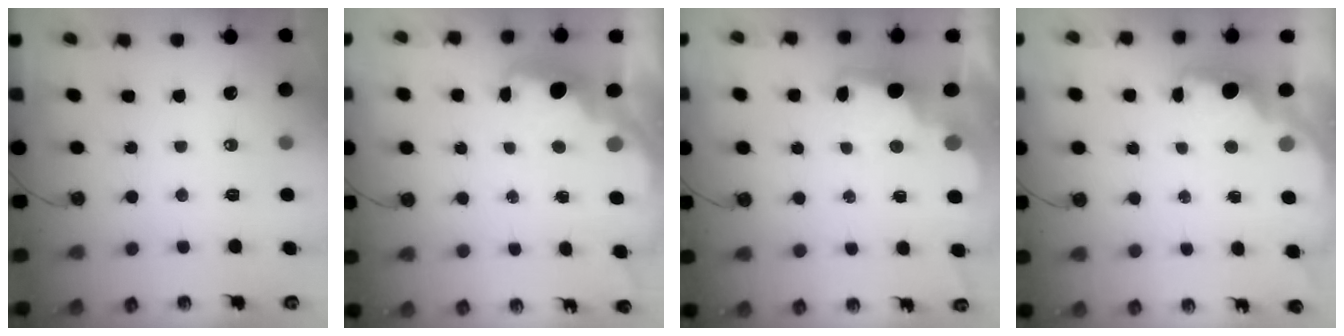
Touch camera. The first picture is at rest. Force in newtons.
{"total": 3.1, "press": 3.0, "slide": 0.7}
{"total": 2.7, "press": 2.6, "slide": 0.5}
{"total": 2.5, "press": 2.3, "slide": 0.8}